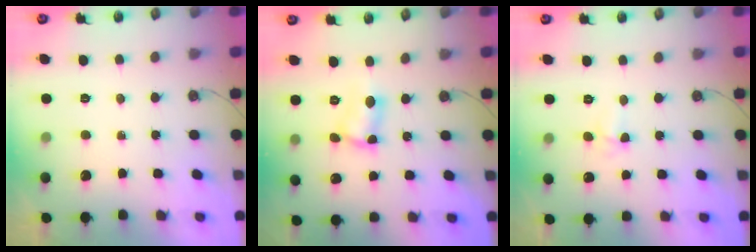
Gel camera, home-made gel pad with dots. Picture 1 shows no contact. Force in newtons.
{"total": 4.8, "press": 4.8, "slide": 0.2}
{"total": 3.8, "press": 2.2, "slide": 3.1}